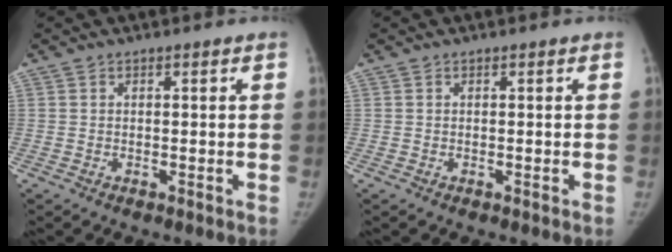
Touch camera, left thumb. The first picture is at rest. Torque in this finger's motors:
{"motor_torque": [0.06, 0.01, 0.17, -0.44, 0.02]}